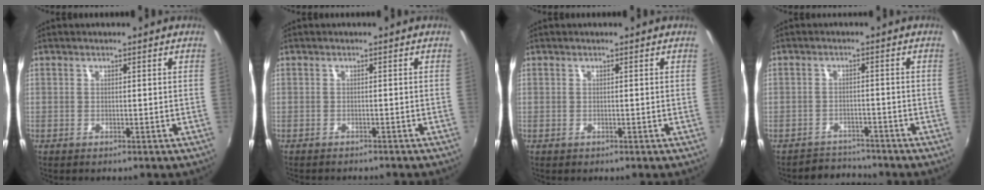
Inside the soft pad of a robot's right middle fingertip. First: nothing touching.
{"total": 3.3, "force": [-3.0, 0.6, 1.1], "torque": [-0.027, -0.013, -0.046]}
{"total": 0.0}
{"total": 4.2, "force": [-4.0, 1.4, -0.6], "torque": [-0.002, 0.010, -0.068]}